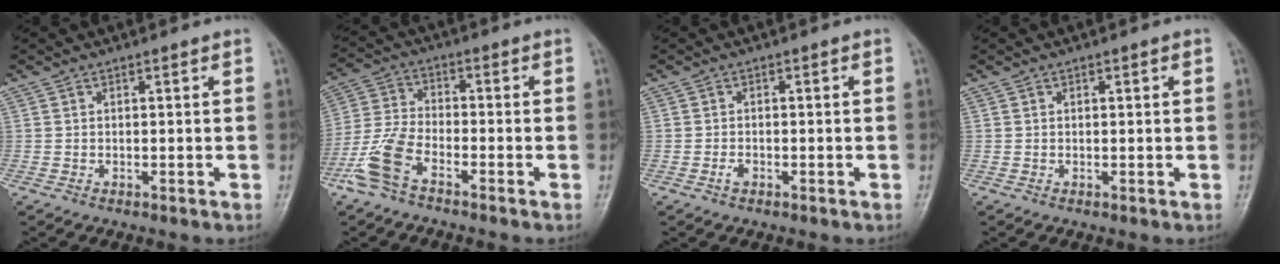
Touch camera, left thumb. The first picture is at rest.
{"total": 8.0, "force": [-5.0, 3.6, 5.2], "torque": [-0.123, 0.019, -0.111]}
{"total": 1.3, "force": [-0.8, 0.7, 0.7], "torque": [-0.012, 0.006, -0.017]}
{"total": 0.7, "force": [0.1, 0.3, 0.6], "torque": [-0.005, 0.005, 0.004]}